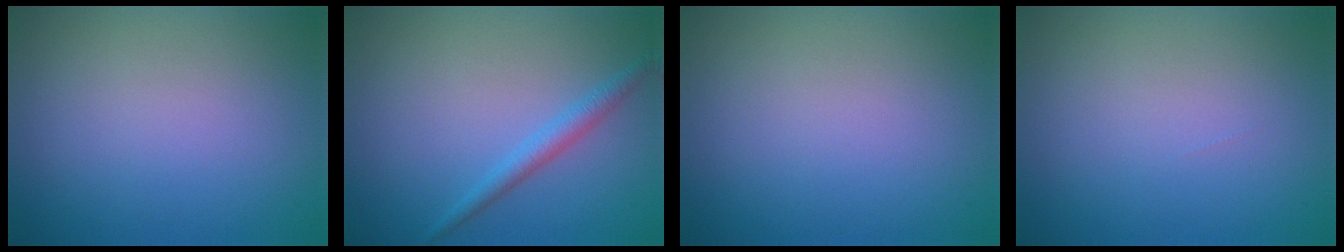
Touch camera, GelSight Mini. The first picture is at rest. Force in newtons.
{"total": 1.9, "press": 1.9, "slide": 0.1}
{"total": 0.0}
{"total": 0.0}